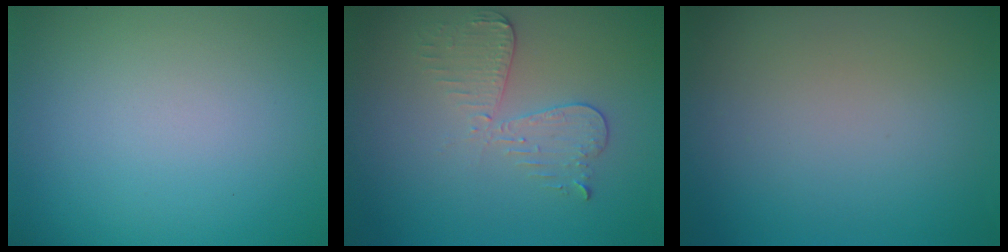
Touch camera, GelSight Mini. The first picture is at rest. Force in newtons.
{"total": 3.0, "press": 2.7, "slide": 1.2}
{"total": 0.0}